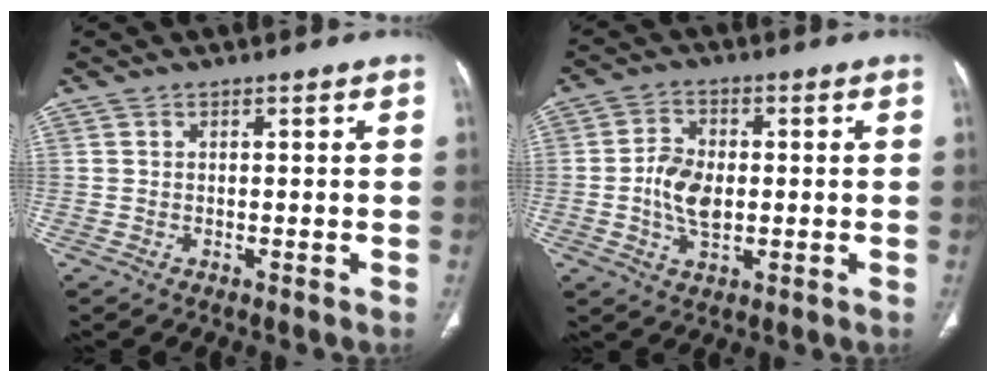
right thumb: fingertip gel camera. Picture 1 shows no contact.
{"total": 7.5, "force": [-0.5, 4.7, 5.8], "torque": [-0.104, 0.004, -0.011]}